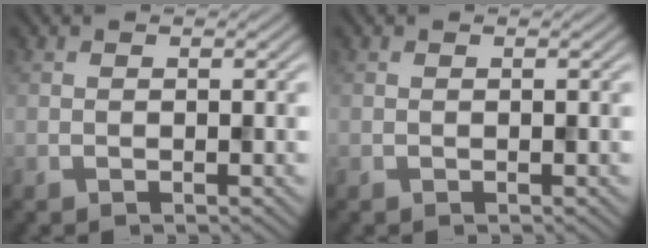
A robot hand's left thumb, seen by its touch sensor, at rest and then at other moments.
{"total": 0.0}